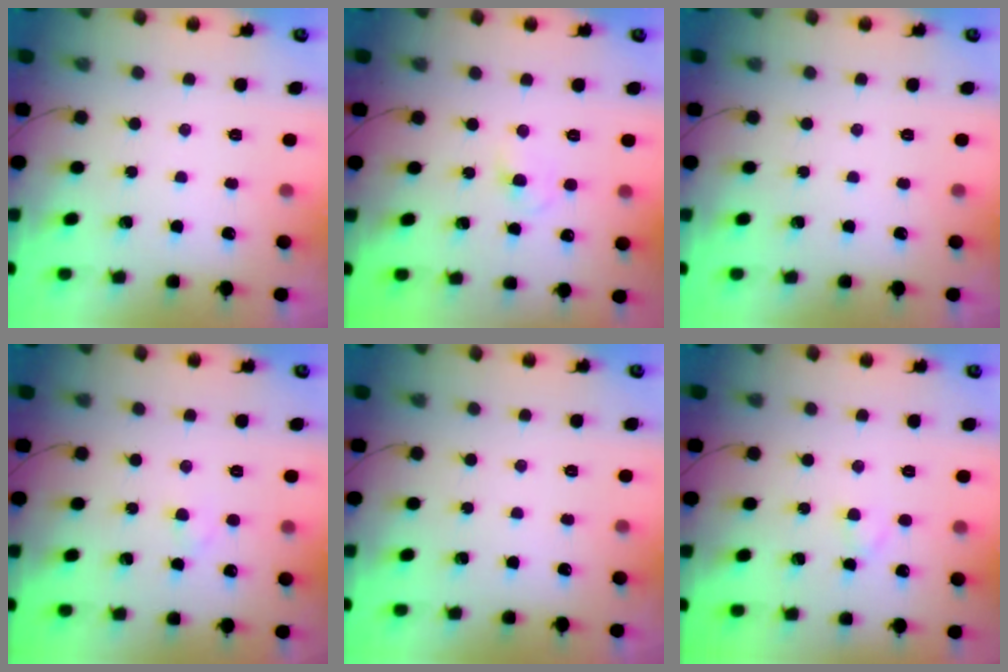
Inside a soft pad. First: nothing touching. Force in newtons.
{"total": 2.3, "press": 2.1, "slide": 1.0}
{"total": 0.0}
{"total": 1.6, "press": 1.4, "slide": 0.9}
{"total": 0.0}
{"total": 1.8, "press": 1.5, "slide": 0.9}